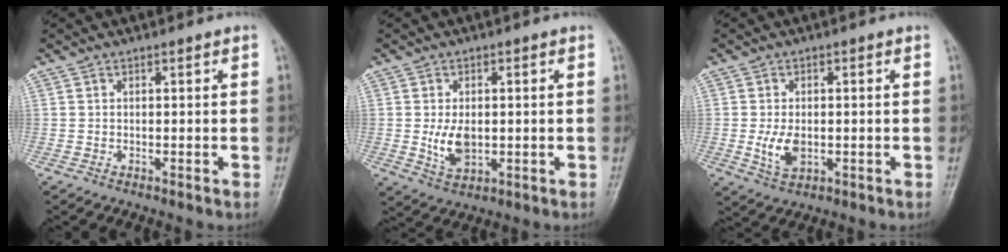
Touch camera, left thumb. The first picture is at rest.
{"total": 5.7, "force": [-0.3, 3.5, 4.4], "torque": [-0.073, -0.008, 0.004]}
{"total": 5.0, "force": [-0.8, 3.1, 3.9], "torque": [-0.069, -0.005, -0.007]}